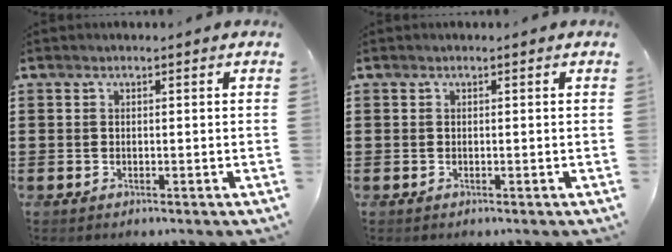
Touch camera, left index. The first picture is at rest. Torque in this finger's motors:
{"motor_torque": [-0.07, 0.07, 0.00, -0.01]}